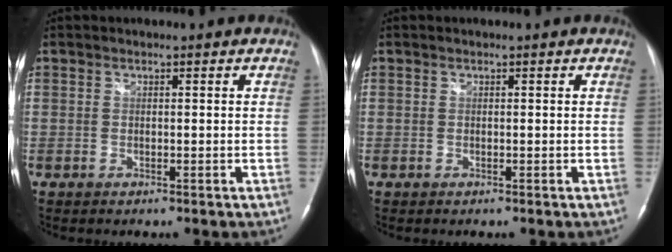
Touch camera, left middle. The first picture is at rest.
{"total": 0.0}